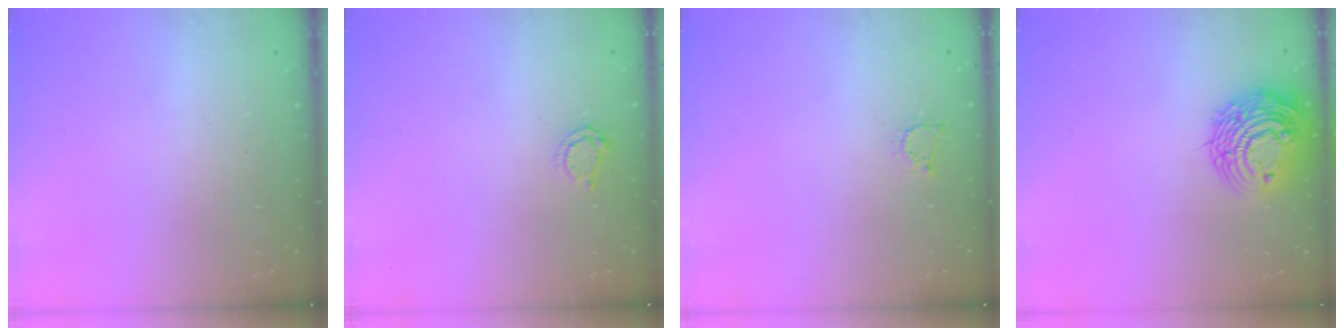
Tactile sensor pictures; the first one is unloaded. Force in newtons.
{"total": 4.4, "press": 4.3, "slide": 0.5}
{"total": 2.4, "press": 2.4, "slide": 0.3}
{"total": 14.1, "press": 14.0, "slide": 1.1}